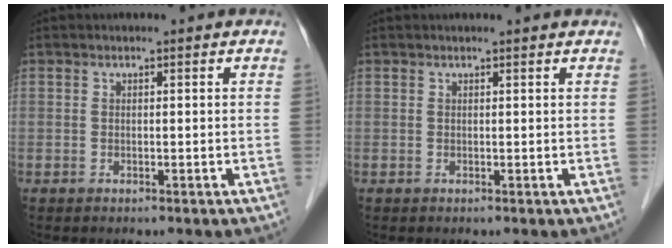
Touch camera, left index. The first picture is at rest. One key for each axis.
{"total": 1.8, "fx": 1.7, "fy": 0.0, "fz": 0.4, "tx": -0.011, "ty": 0.008, "tz": 0.018}